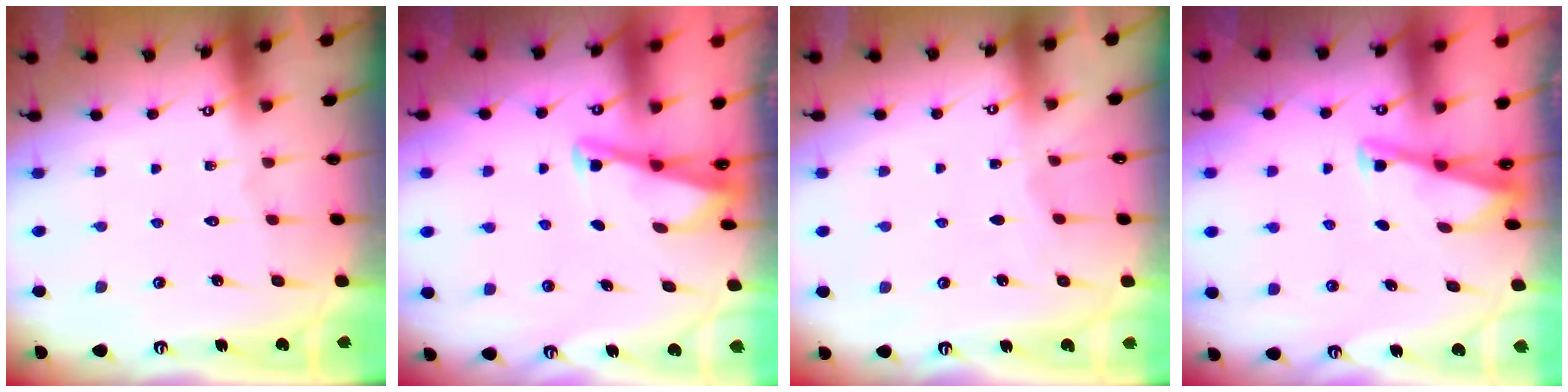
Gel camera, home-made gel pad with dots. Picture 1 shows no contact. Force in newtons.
{"total": 3.0, "press": 2.9, "slide": 0.4}
{"total": 1.5, "press": 1.5, "slide": 0.3}
{"total": 2.7, "press": 2.7, "slide": 0.3}